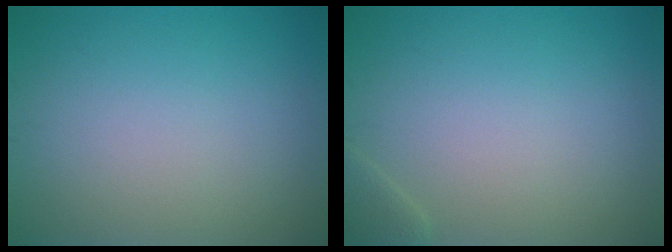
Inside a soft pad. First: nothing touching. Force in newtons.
{"total": 1.1, "press": 1.1, "slide": 0.1}